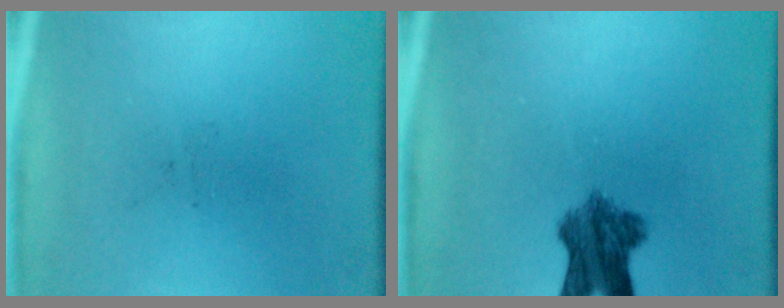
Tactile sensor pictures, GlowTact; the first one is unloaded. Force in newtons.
{"total": 6.7}